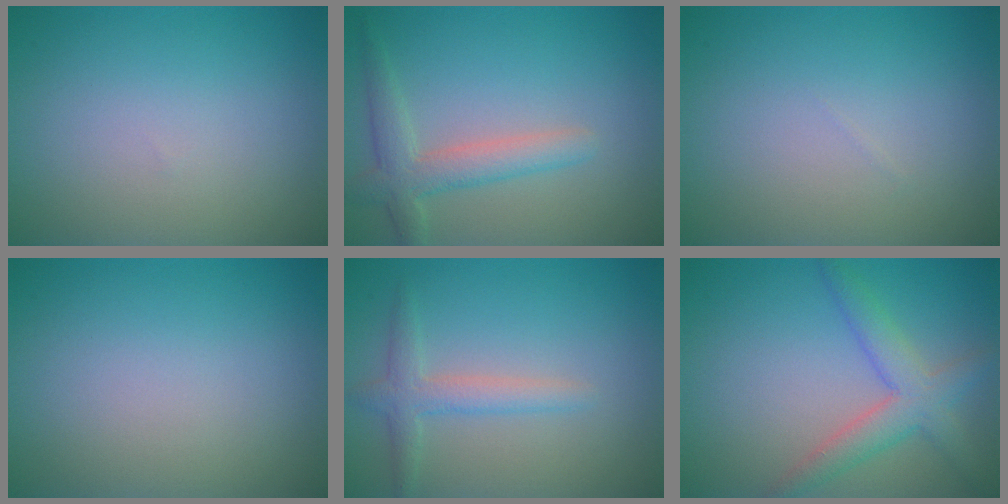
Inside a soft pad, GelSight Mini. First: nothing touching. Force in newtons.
{"total": 3.4, "press": 3.4, "slide": 0.3}
{"total": 0.0}
{"total": 0.0}
{"total": 2.4, "press": 2.4, "slide": 0.1}
{"total": 3.8, "press": 3.8, "slide": 0.2}